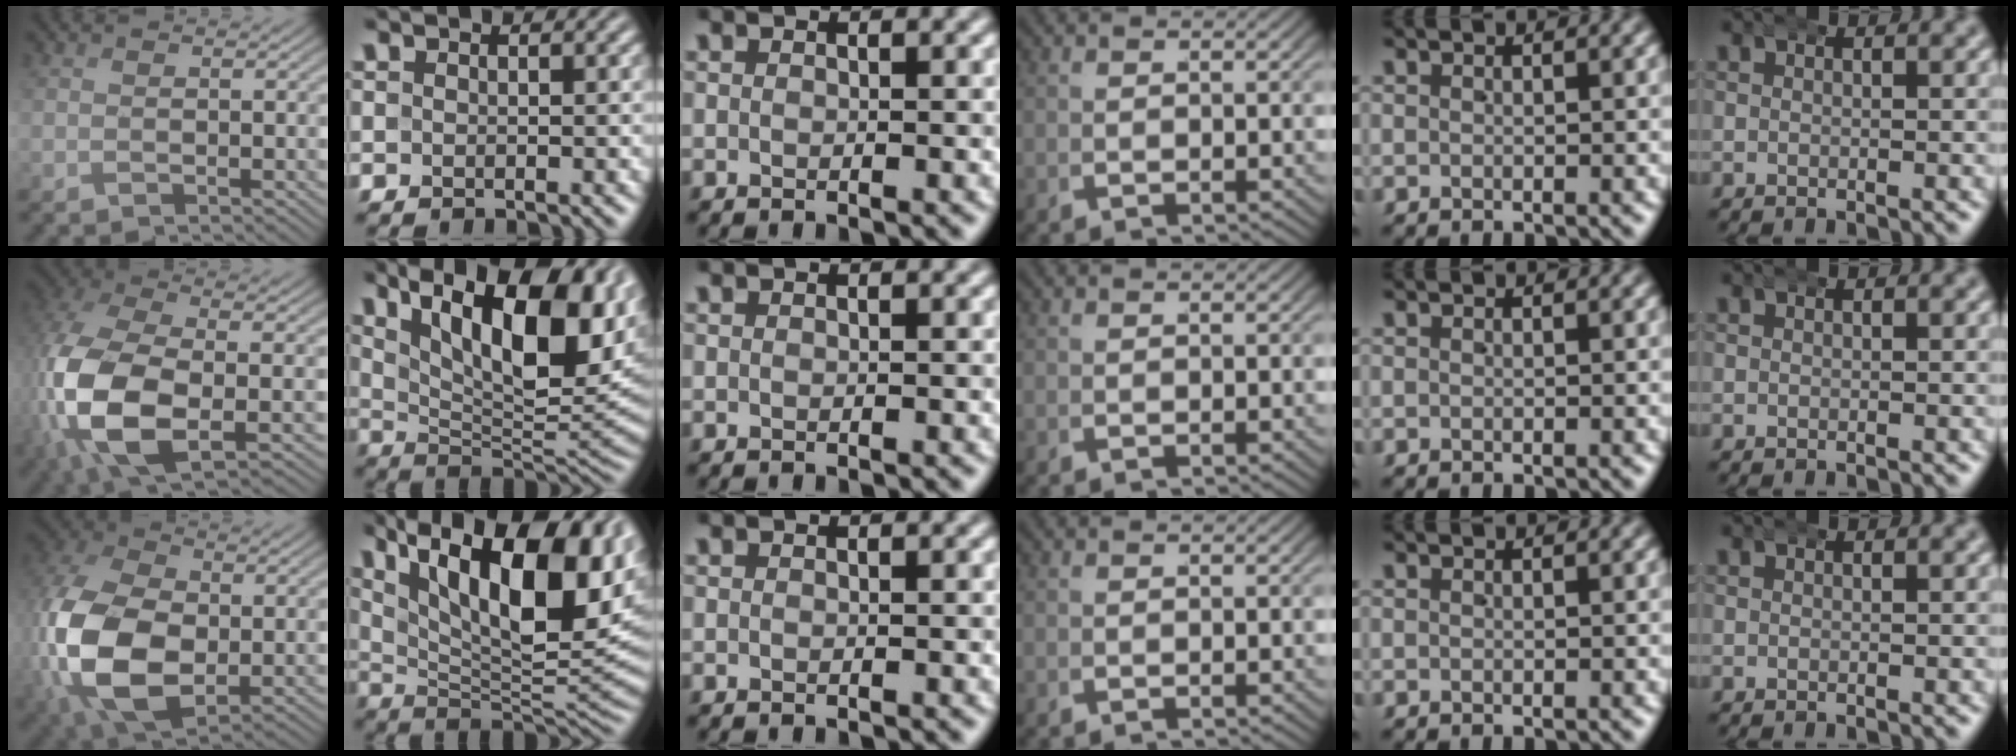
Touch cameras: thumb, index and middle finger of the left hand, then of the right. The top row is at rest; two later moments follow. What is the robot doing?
{"motion": "wrap", "object": "aluminum foil"}